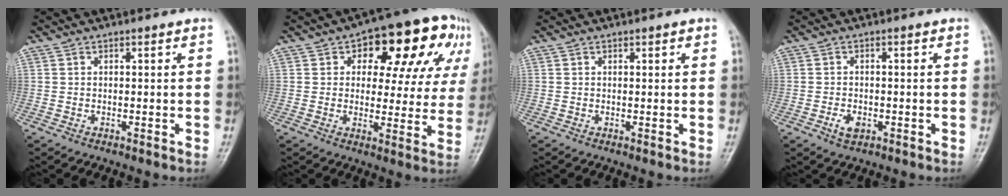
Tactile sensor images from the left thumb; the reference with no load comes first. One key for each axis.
{"total": 17.1, "fx": 7.2, "fy": 9.5, "fz": 12.3, "tx": -0.092, "ty": 0.013, "tz": 0.086}
{"total": 0.8, "fx": 0.6, "fy": 0.3, "fz": 0.5, "tx": -0.005, "ty": -0.001, "tz": 0.006}
{"total": 2.6, "fx": -1.0, "fy": 1.7, "fz": 1.7, "tx": -0.030, "ty": 0.000, "tz": -0.015}